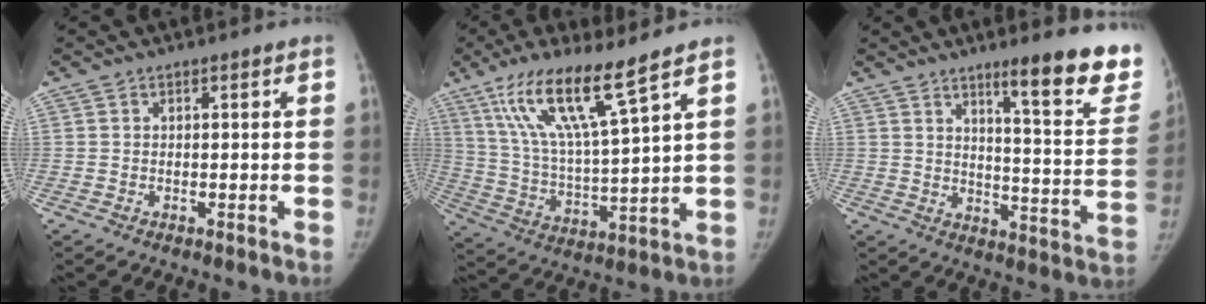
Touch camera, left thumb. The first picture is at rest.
{"total": 15.4, "force": [9.8, 1.5, 11.8], "torque": [-0.222, -0.048, 0.196]}
{"total": 17.1, "force": [11.6, 2.5, 12.3], "torque": [-0.119, -0.086, 0.162]}